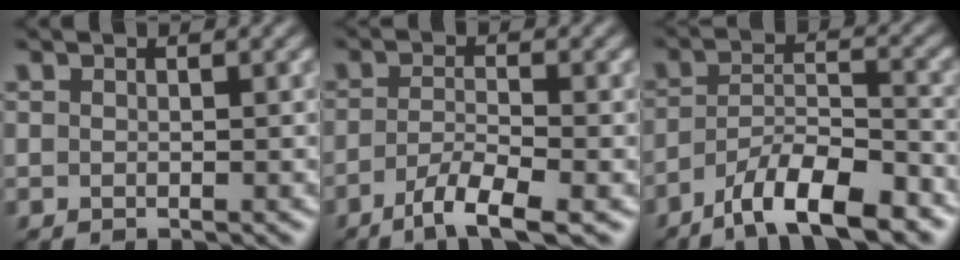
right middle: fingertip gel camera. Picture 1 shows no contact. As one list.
[{"total": 4.4, "force": [-2.7, 0.9, 3.4], "torque": [-0.062, -0.004, -0.055]}, {"total": 9.2, "force": [-6.7, 2.5, 5.8], "torque": [-0.089, 0.008, -0.116]}]